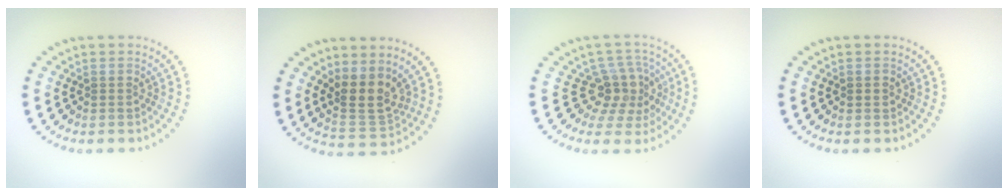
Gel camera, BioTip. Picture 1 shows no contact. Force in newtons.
{"total": 3.5, "press": 2.7, "slide": 2.3}
{"total": 3.7, "press": 2.7, "slide": 2.6}
{"total": 0.7, "press": 0.7, "slide": 0.1}